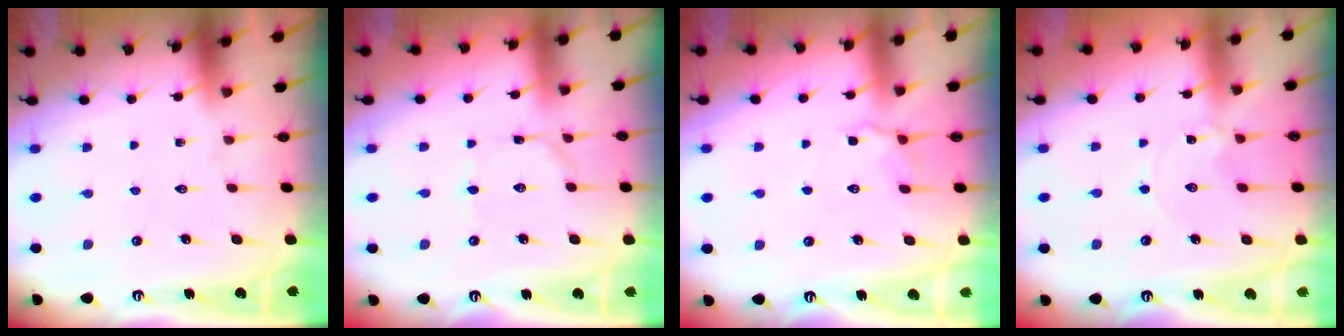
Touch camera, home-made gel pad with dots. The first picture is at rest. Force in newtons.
{"total": 1.4, "press": 1.4, "slide": 0.1}
{"total": 5.3, "press": 5.1, "slide": 1.3}
{"total": 2.2, "press": 2.2, "slide": 0.2}